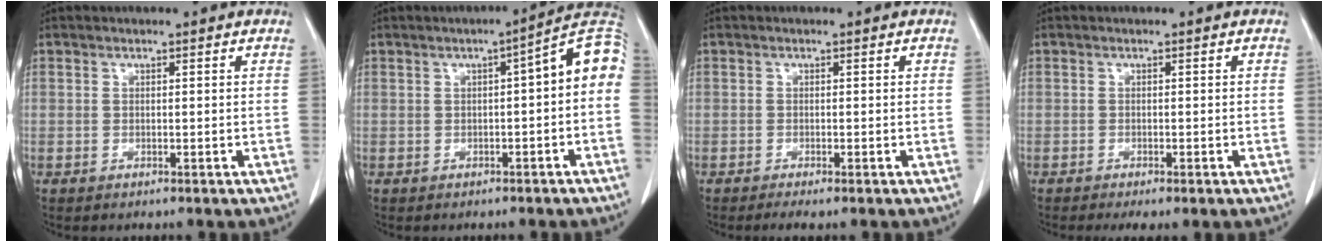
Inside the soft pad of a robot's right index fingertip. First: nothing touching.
{"total": 8.0, "force": [0.0, 1.4, 7.9], "torque": [-0.098, 0.031, -0.007]}
{"total": 1.5, "force": [-1.1, 0.1, 1.0], "torque": [-0.019, -0.005, -0.019]}
{"total": 2.6, "force": [-1.8, 0.8, 1.7], "torque": [-0.028, -0.008, -0.025]}